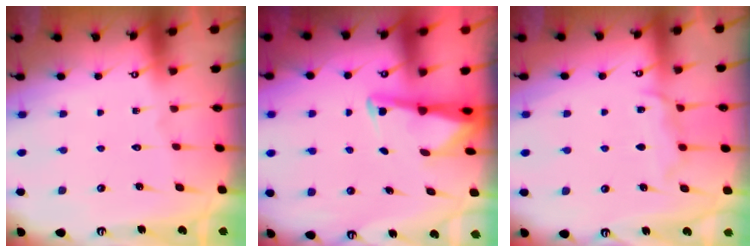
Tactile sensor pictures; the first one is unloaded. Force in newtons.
{"total": 3.0, "press": 3.0, "slide": 0.4}
{"total": 7.7, "press": 7.7, "slide": 0.9}